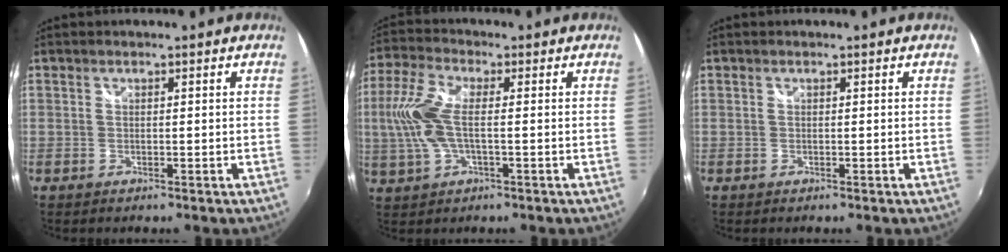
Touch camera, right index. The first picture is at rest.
{"total": 9.5, "force": [-0.3, 3.8, 8.7], "torque": [-0.195, 0.006, -0.006]}
{"total": 0.0}